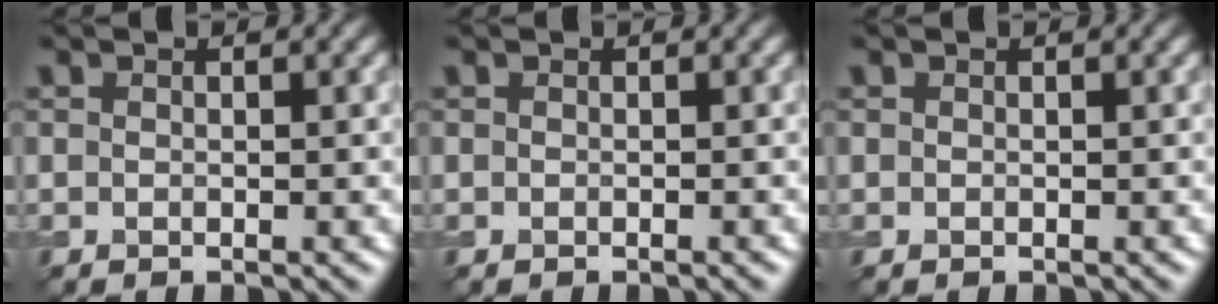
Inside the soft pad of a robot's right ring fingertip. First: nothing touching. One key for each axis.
{"total": 0.0}
{"total": 0.0}